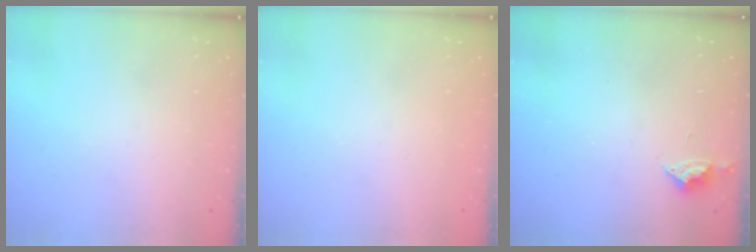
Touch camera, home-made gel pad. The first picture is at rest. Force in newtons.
{"total": 1.1, "press": 1.1, "slide": 0.1}
{"total": 3.8, "press": 3.7, "slide": 0.6}